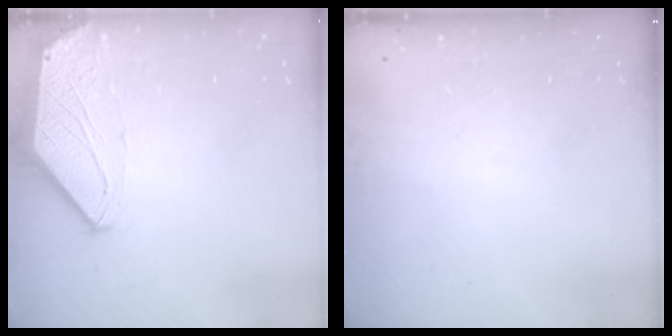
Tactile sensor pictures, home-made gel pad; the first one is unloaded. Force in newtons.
{"total": 0.0}